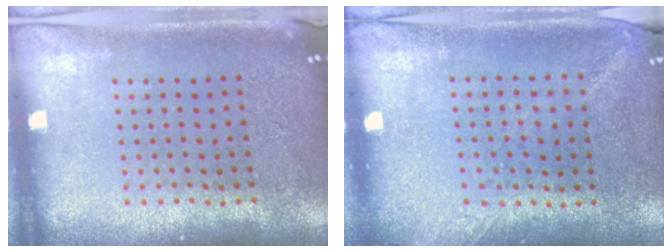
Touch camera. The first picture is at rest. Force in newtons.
{"total": 1.3, "press": 1.0, "slide": 0.8}